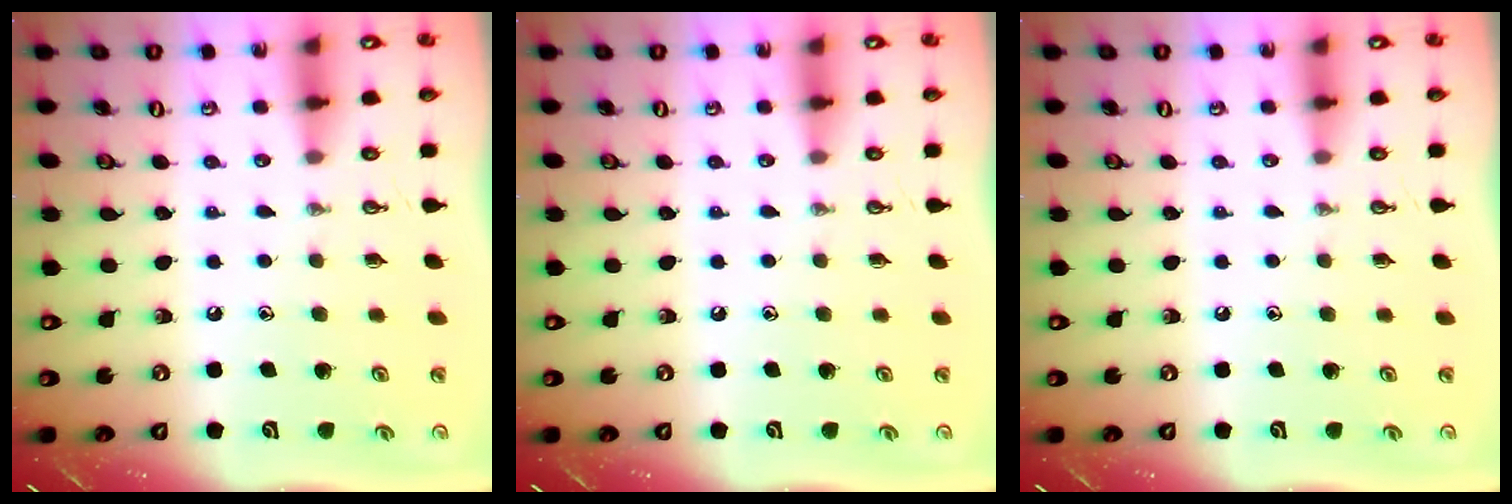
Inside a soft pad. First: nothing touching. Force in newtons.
{"total": 0.0}
{"total": 0.0}